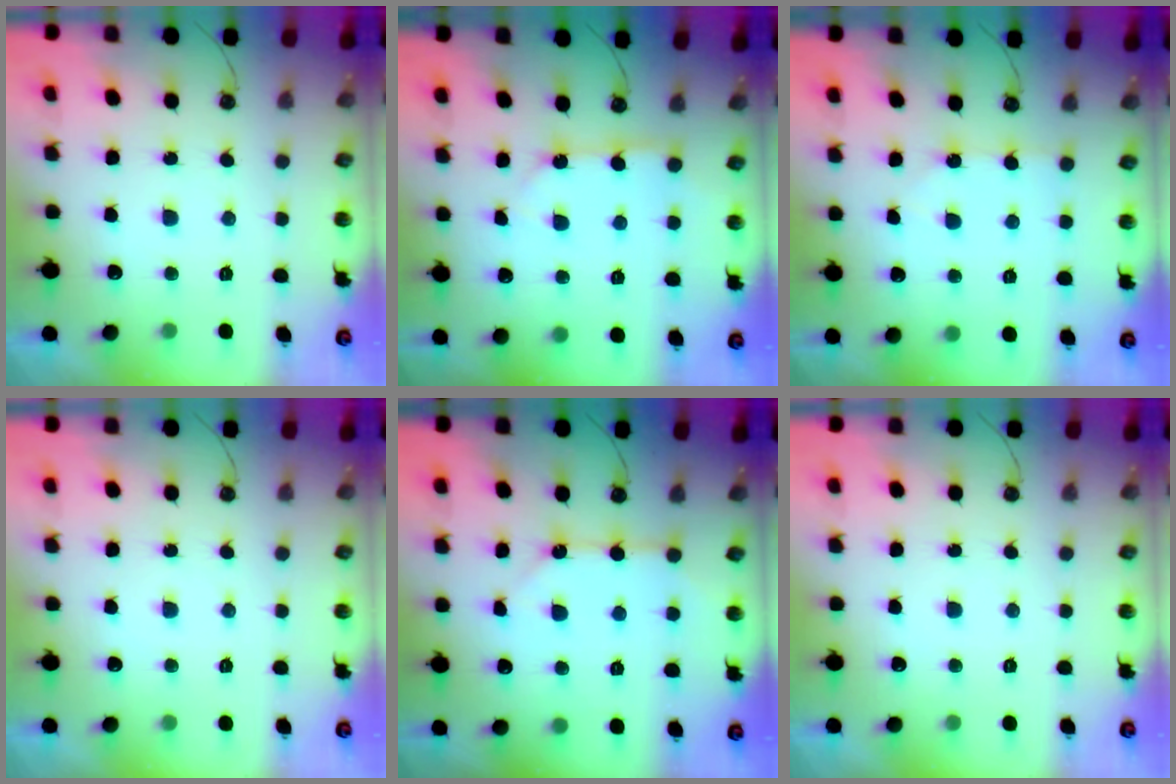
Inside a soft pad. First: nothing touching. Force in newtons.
{"total": 3.0, "press": 3.0, "slide": 0.1}
{"total": 3.3, "press": 3.3, "slide": 0.6}
{"total": 0.0}
{"total": 6.2, "press": 6.2, "slide": 0.7}
{"total": 0.0}